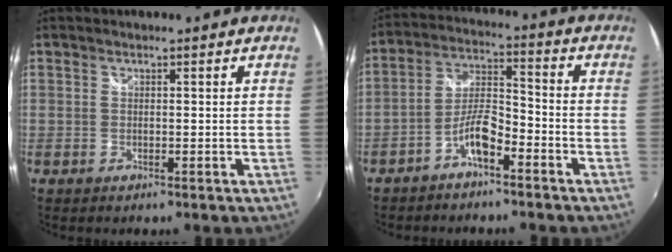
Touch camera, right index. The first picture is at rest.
{"total": 6.6, "force": [-4.2, 1.8, 4.8], "torque": [-0.103, 0.017, -0.077]}